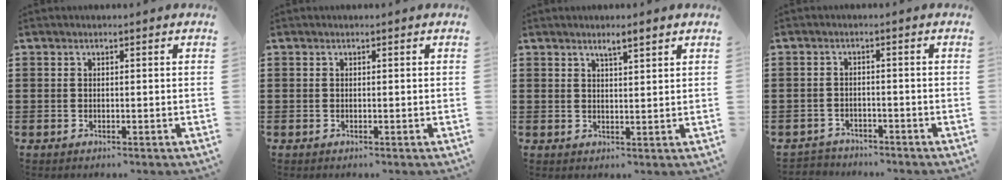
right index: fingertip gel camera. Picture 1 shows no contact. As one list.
[{"total": 0.0}, {"total": 2.2, "force": [1.8, -0.1, 1.3], "torque": [-0.027, 0.000, 0.031]}, {"total": 2.0, "force": [-2.0, 0.4, -0.3], "torque": [-0.003, 0.003, -0.045]}]